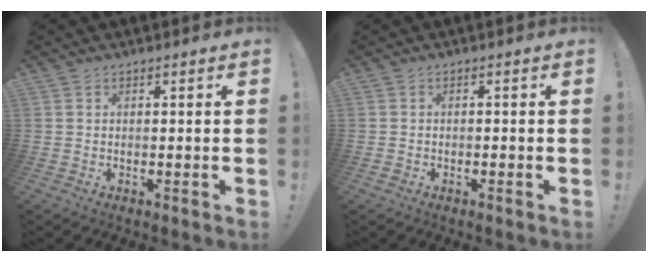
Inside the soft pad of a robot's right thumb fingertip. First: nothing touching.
{"total": 1.3, "force": [-1.0, 0.5, 0.5], "torque": [-0.011, 0.006, -0.017]}